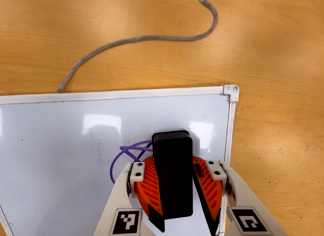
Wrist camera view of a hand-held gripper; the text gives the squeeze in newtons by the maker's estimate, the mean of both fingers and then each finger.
{"total": 16.6, "left": 18.6, "right": 14.6}